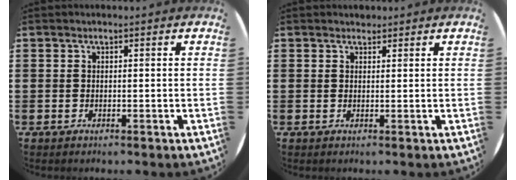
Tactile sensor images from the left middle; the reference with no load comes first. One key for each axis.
{"total": 0.8, "fx": 0.8, "fy": 0.2, "fz": -0.1, "tx": 0.009, "ty": -0.001, "tz": 0.013}